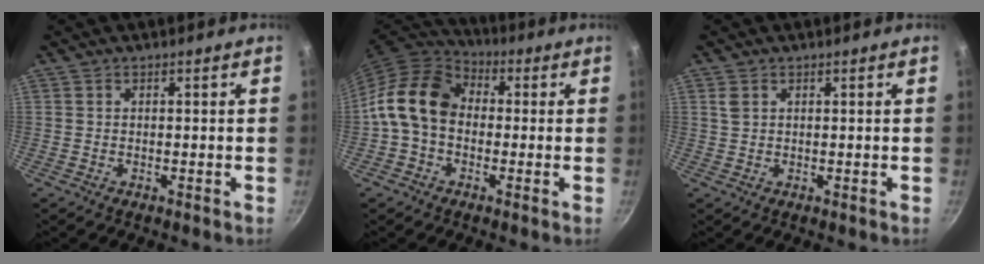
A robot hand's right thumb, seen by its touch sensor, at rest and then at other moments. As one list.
[{"total": 13.0, "force": [-0.2, 10.0, 8.4], "torque": [-0.129, 0.032, -0.026]}, {"total": 1.4, "force": [0.7, 1.0, 0.7], "torque": [-0.018, 0.001, 0.015]}]